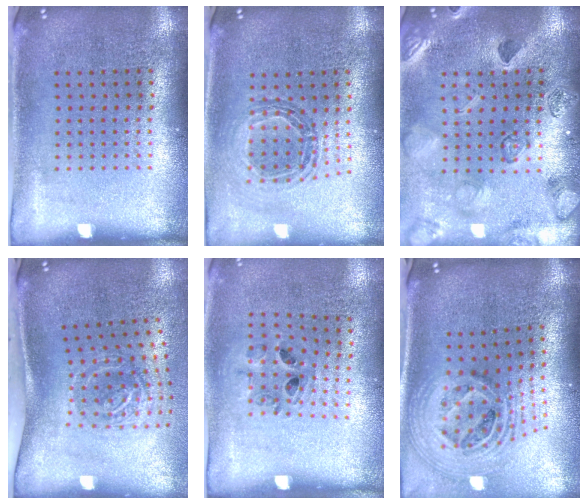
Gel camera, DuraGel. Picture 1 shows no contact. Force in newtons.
{"total": 0.8, "press": 0.8, "slide": 0.1}
{"total": 2.4, "press": 2.4, "slide": 0.4}
{"total": 2.0, "press": 1.3, "slide": 1.6}
{"total": 0.9, "press": 0.7, "slide": 0.4}
{"total": 2.7, "press": 1.9, "slide": 1.9}